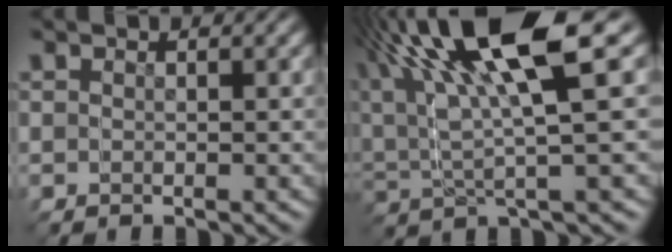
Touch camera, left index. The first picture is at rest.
{"total": 7.6, "force": [4.6, 1.8, 5.8], "torque": [-0.129, 0.033, 0.072]}